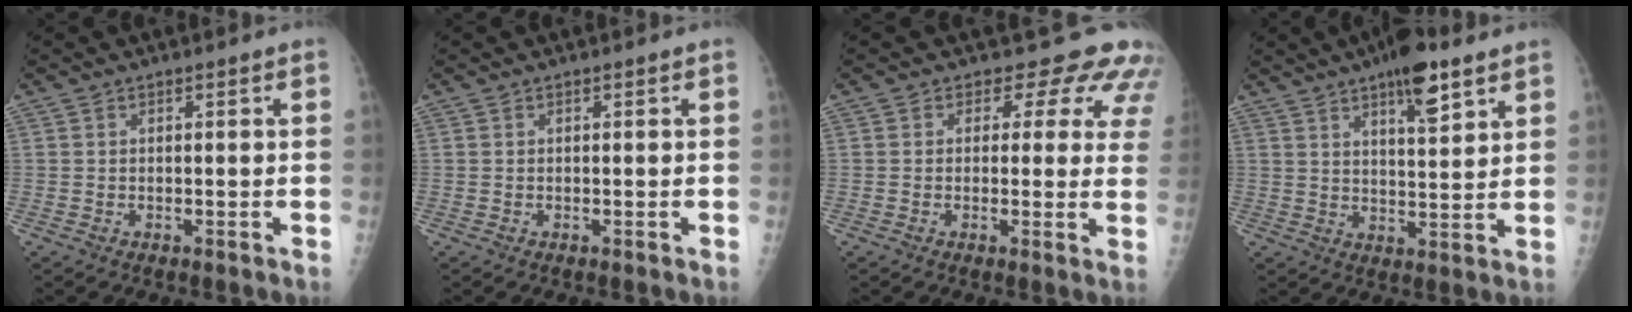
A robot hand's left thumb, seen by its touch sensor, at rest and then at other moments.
{"total": 0.0}
{"total": 9.8, "force": [7.9, 5.2, 2.4], "torque": [0.030, -0.033, 0.061]}
{"total": 10.2, "force": [6.2, 3.1, 7.4], "torque": [-0.099, -0.030, 0.095]}